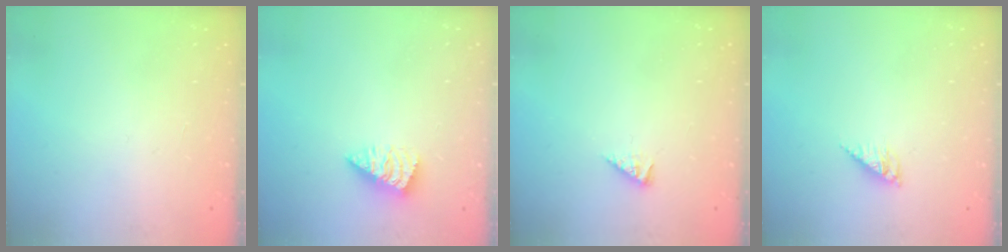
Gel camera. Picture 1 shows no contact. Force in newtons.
{"total": 1.4, "press": 1.4, "slide": 0.3}
{"total": 1.8, "press": 1.8, "slide": 0.4}
{"total": 3.5, "press": 3.5, "slide": 0.5}